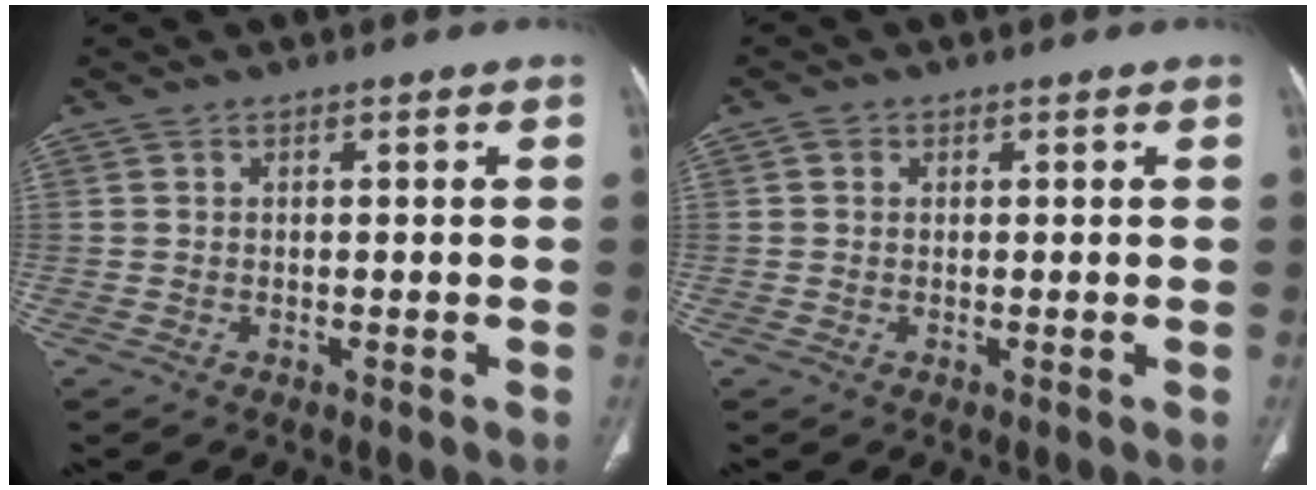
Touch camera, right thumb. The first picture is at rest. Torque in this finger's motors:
{"motor_torque": [-0.32, -0.32, 0.29, -0.28, -0.03]}